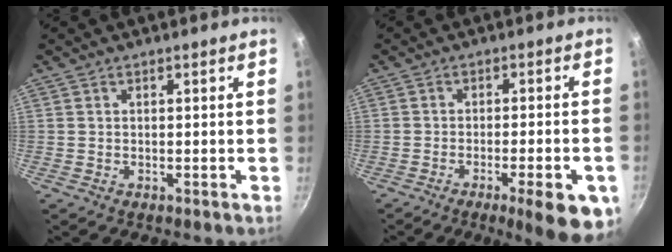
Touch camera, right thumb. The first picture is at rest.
{"total": 11.4, "force": [-5.3, 2.6, 9.7], "torque": [-0.112, 0.014, -0.068]}